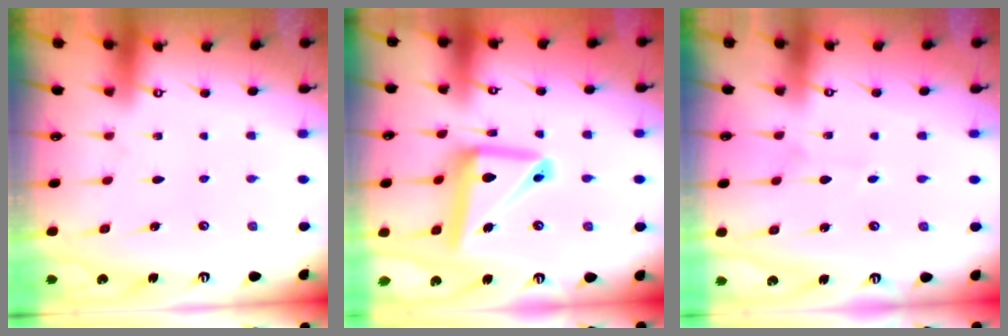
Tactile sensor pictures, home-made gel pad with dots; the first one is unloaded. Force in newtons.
{"total": 15.3, "press": 15.2, "slide": 1.7}
{"total": 1.5, "press": 1.4, "slide": 0.1}